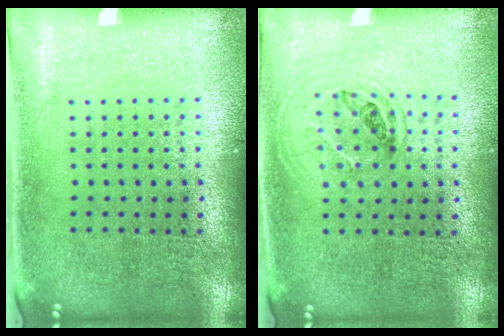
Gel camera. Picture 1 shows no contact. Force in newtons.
{"total": 1.0, "press": 0.9, "slide": 0.3}